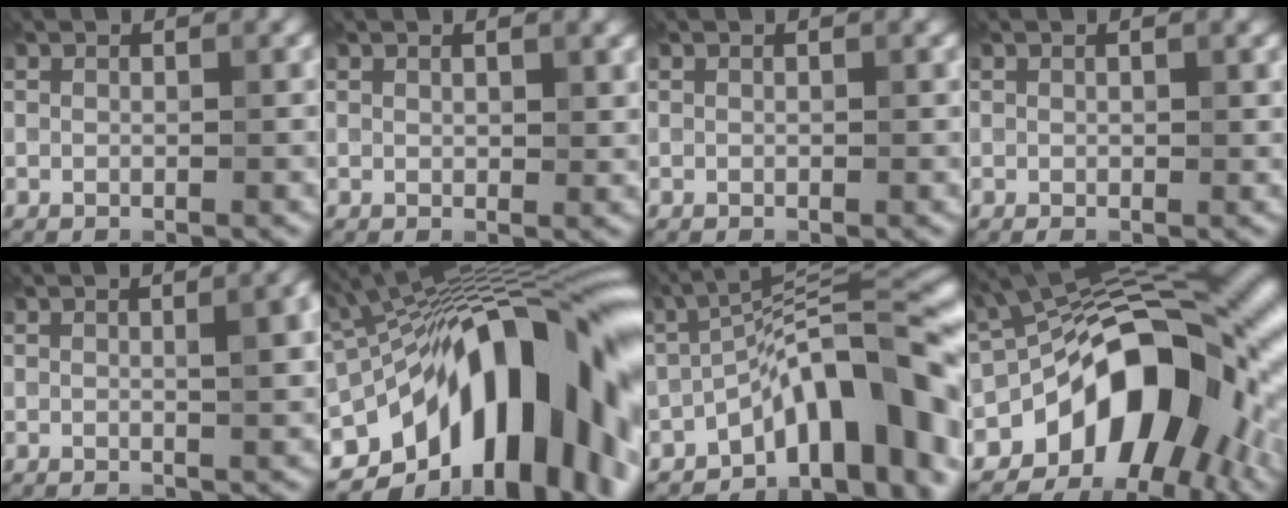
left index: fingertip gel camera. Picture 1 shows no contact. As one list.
[{"total": 1.4, "force": [0.8, 0.5, 1.0], "torque": [-0.015, -0.002, 0.017]}, {"total": 0.0}, {"total": 0.8, "force": [0.2, 0.3, 0.7], "torque": [-0.009, -0.001, 0.004]}, {"total": 3.8, "force": [0.6, 1.1, 3.6], "torque": [-0.040, 0.012, 0.006]}, {"total": 17.7, "force": [-6.1, 8.2, 14.5], "torque": [-0.193, 0.025, -0.114]}, {"total": 12.7, "force": [-5.7, 4.0, 10.6], "torque": [-0.138, 0.023, -0.092]}, {"total": 14.7, "force": [-4.8, 8.4, 11.1], "torque": [-0.127, 0.011, -0.096]}]